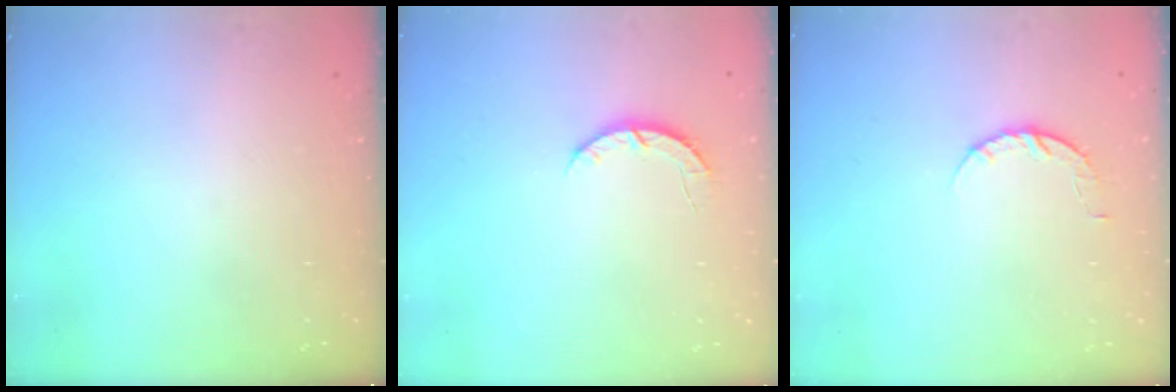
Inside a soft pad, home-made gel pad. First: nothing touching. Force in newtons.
{"total": 3.8, "press": 3.7, "slide": 0.7}
{"total": 5.2, "press": 5.2, "slide": 0.8}